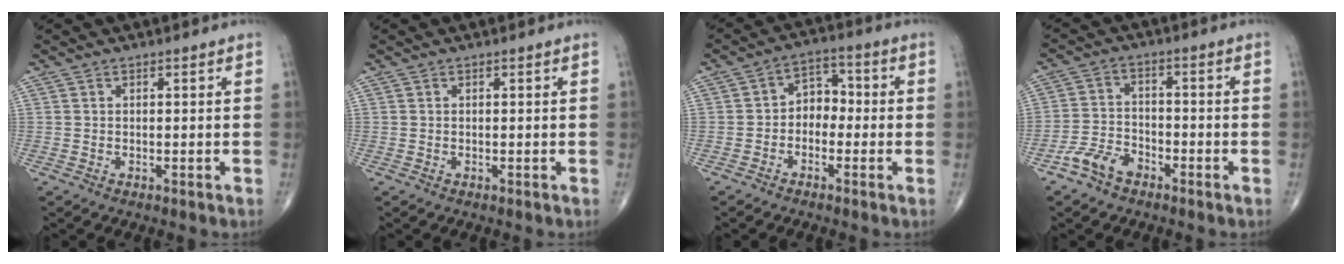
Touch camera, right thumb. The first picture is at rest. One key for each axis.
{"total": 0.0}
{"total": 5.7, "fx": -1.2, "fy": 4.4, "fz": 3.5, "tx": -0.027, "ty": 0.031, "tz": -0.037}
{"total": 5.9, "fx": -4.0, "fy": 3.5, "fz": 2.7, "tx": -0.047, "ty": 0.025, "tz": -0.079}